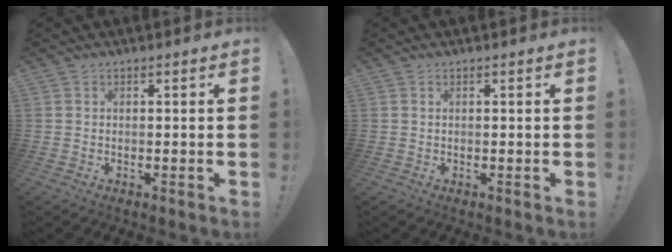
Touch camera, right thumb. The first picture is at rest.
{"total": 0.0}